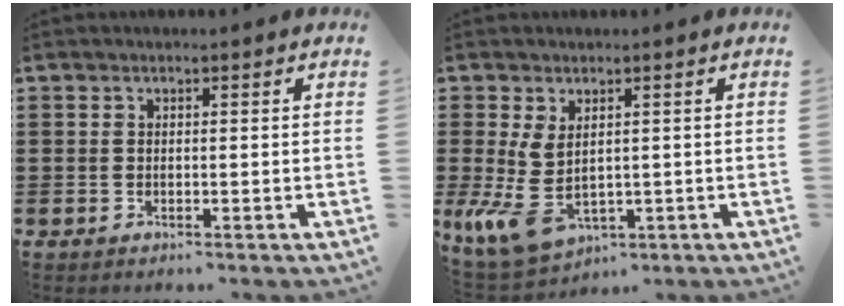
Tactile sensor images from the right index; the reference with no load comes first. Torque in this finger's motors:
{"motor_torque": [1.69, 0.45, 0.92, 0.21]}